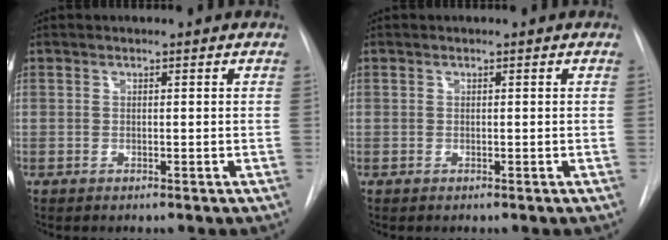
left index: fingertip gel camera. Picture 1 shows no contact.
{"total": 0.0}